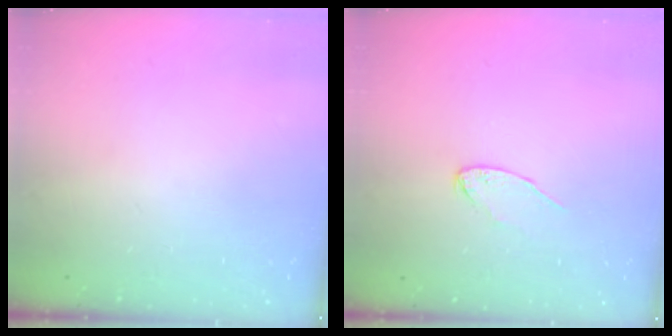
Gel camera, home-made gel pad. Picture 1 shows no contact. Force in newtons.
{"total": 4.7, "press": 4.7, "slide": 0.4}